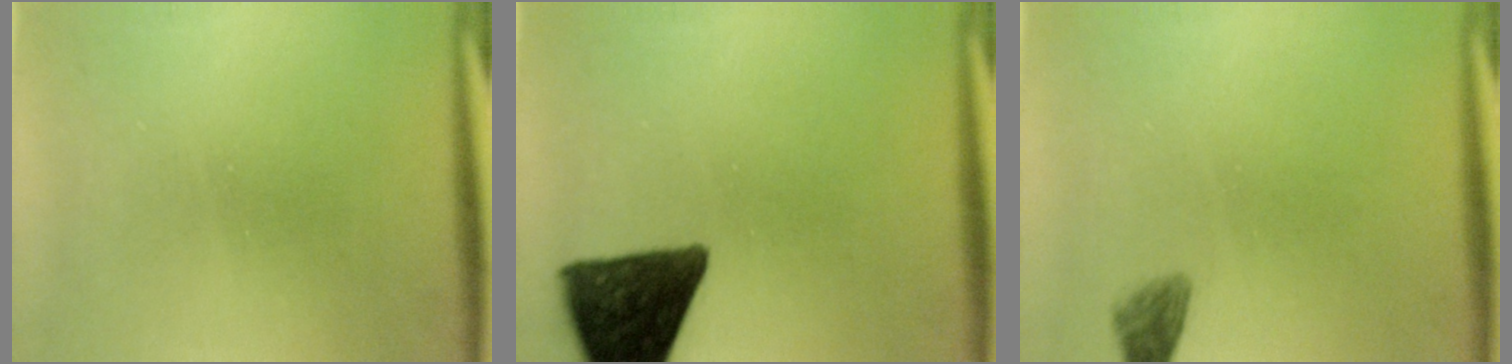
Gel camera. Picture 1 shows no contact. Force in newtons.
{"total": 12.3}
{"total": 1.9}